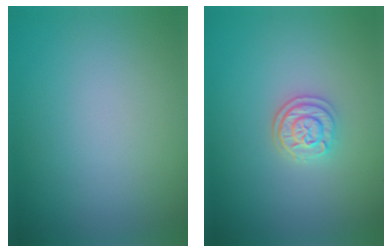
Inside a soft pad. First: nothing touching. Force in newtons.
{"total": 2.6, "press": 2.2, "slide": 1.3}